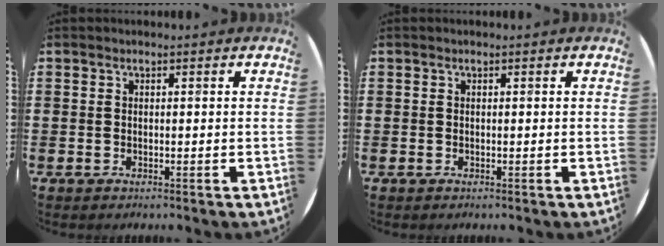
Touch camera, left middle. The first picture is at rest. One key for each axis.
{"total": 0.0}